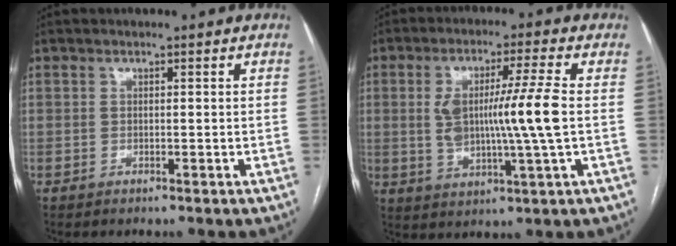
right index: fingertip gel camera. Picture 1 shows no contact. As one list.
[{"total": 10.5, "force": [0.3, 0.0, 10.5], "torque": [-0.198, 0.004, 0.008]}]